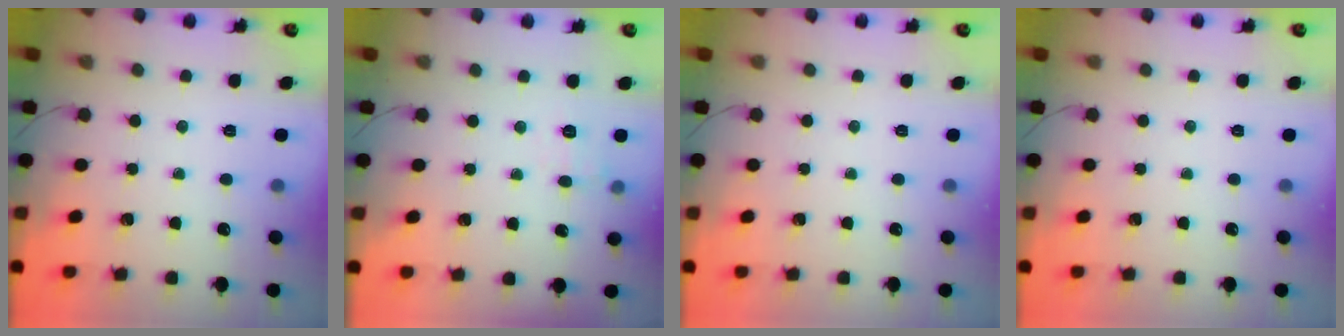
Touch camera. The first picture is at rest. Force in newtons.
{"total": 6.9, "press": 6.7, "slide": 1.6}
{"total": 0.0}
{"total": 0.0}